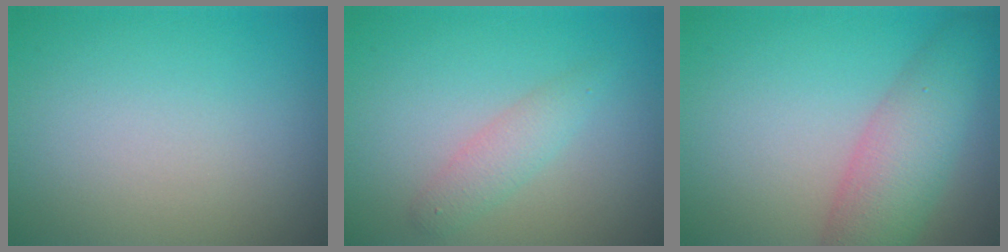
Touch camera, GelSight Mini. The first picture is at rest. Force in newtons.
{"total": 1.9, "press": 1.9, "slide": 0.0}
{"total": 5.3, "press": 5.3, "slide": 0.2}